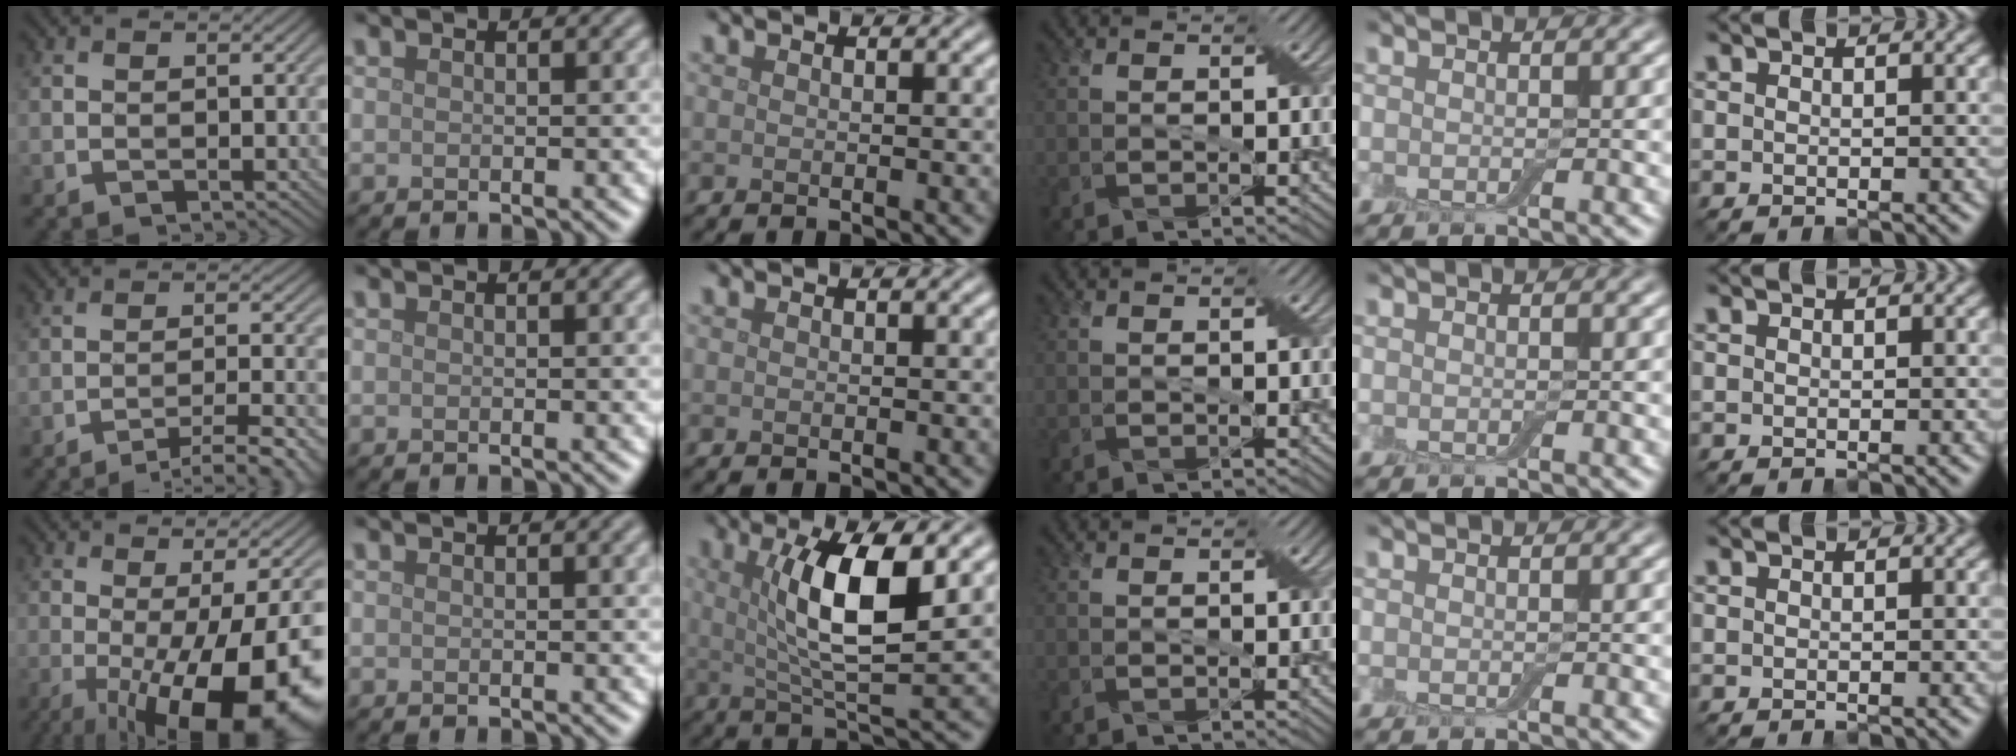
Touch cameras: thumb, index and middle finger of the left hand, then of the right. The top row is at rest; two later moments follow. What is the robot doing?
{"motion": "pour", "object": "bottle"}